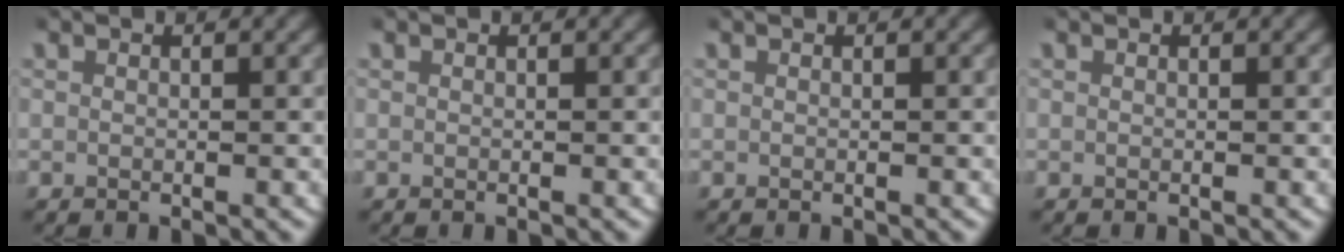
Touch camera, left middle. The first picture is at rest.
{"total": 0.0}
{"total": 0.0}
{"total": 0.0}